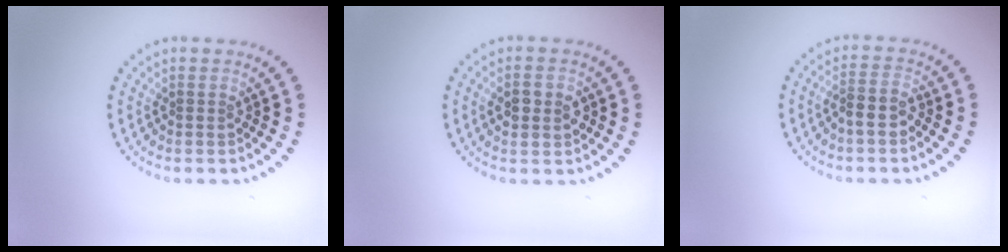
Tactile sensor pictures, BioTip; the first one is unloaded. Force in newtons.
{"total": 3.2, "press": 3.2, "slide": 0.2}
{"total": 2.3, "press": 2.1, "slide": 0.9}